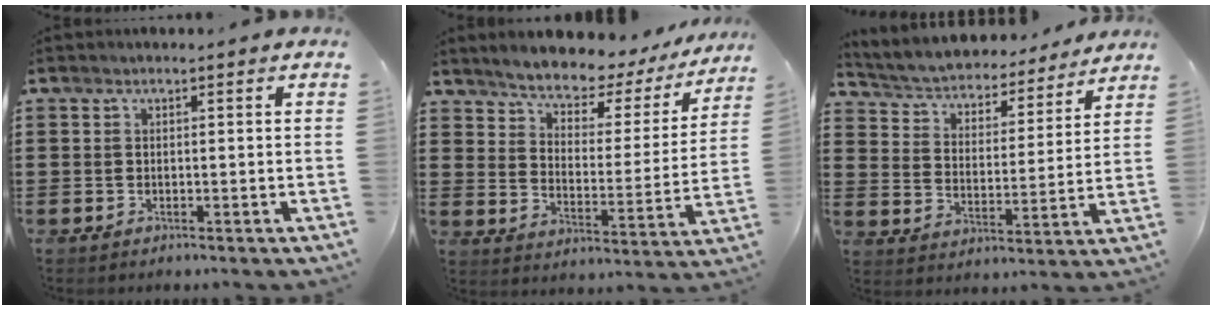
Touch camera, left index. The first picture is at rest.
{"total": 5.6, "force": [5.3, 1.1, 1.1], "torque": [-0.046, -0.046, 0.086]}
{"total": 4.1, "force": [4.0, 0.8, 0.5], "torque": [-0.035, -0.035, 0.061]}